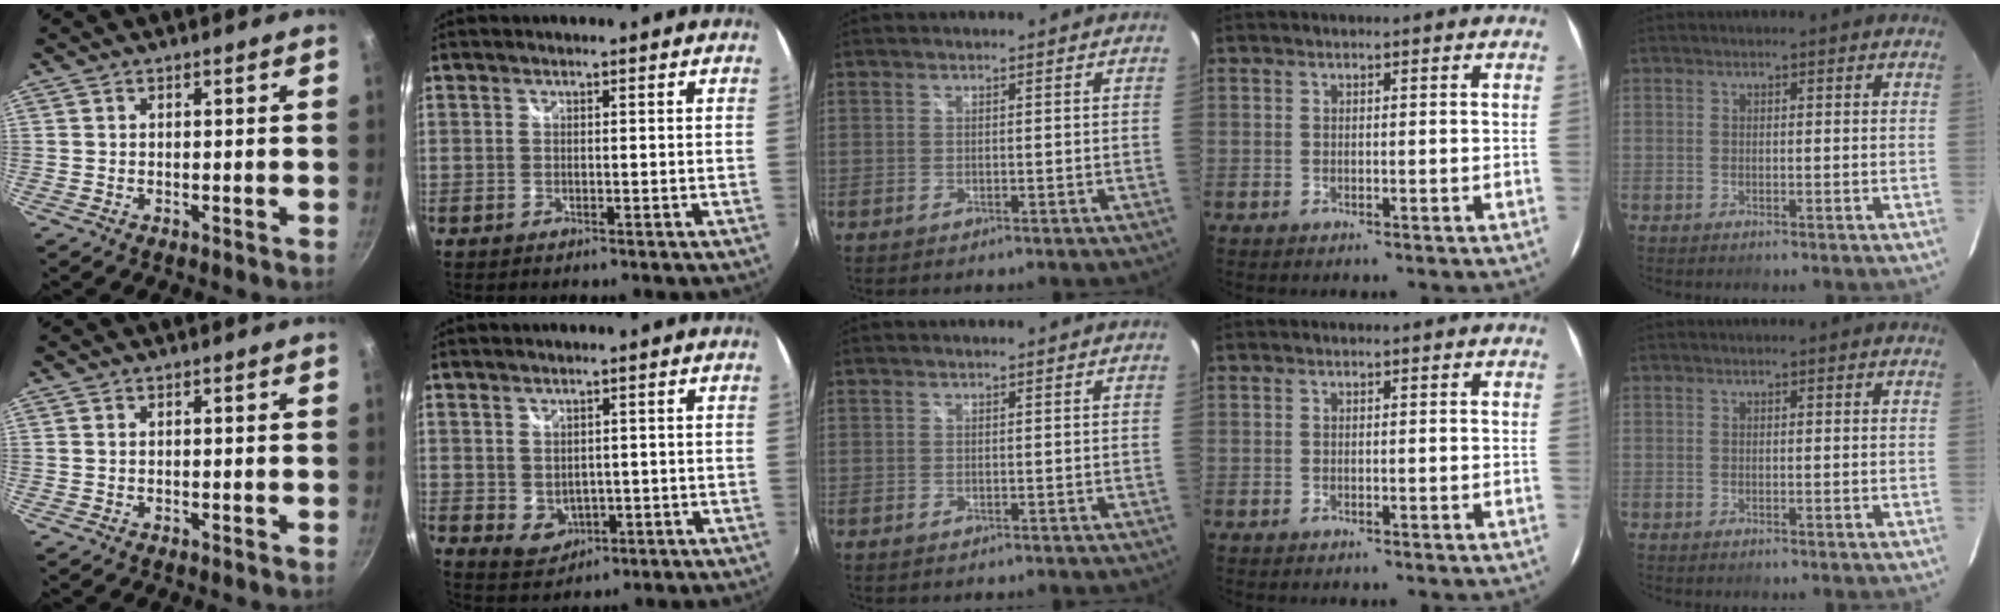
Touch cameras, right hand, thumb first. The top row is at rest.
{"index": {"total": 4.4, "force": [0.0, 3.7, 2.4], "torque": [-0.045, -0.003, 0.012]}}